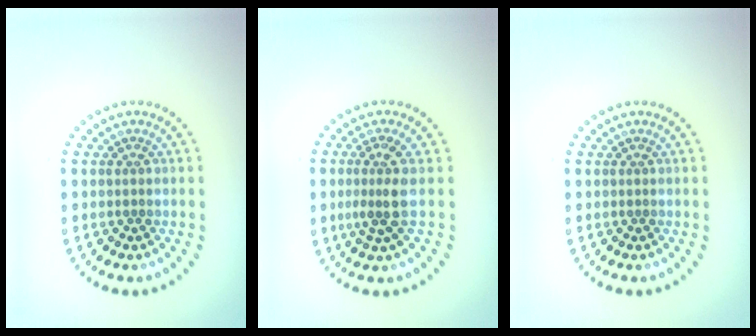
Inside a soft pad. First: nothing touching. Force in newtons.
{"total": 2.8, "press": 2.1, "slide": 1.9}
{"total": 0.0}